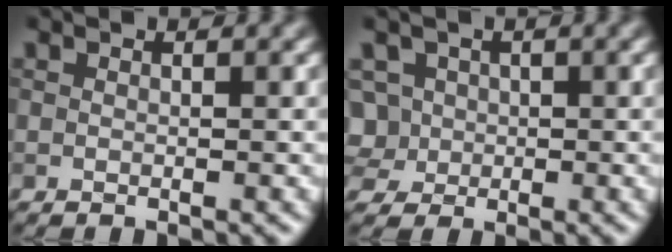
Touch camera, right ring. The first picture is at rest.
{"total": 5.1, "force": [0.1, 4.6, 2.2], "torque": [-0.049, 0.033, -0.013]}